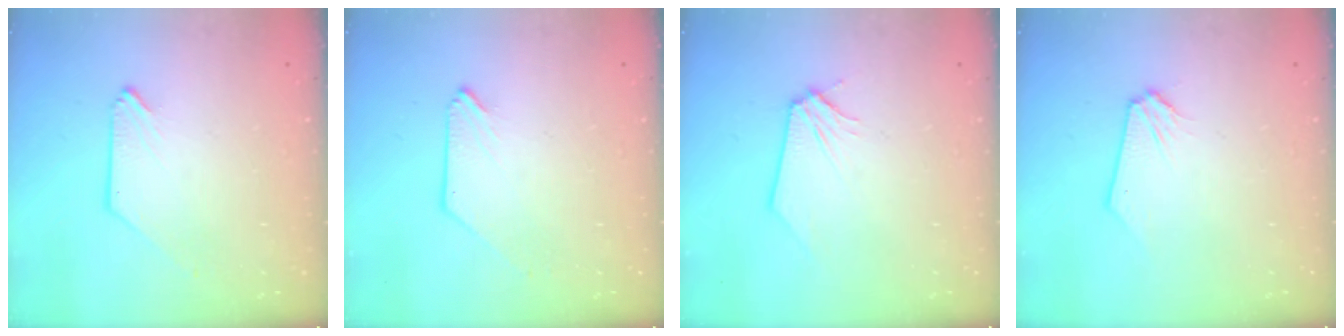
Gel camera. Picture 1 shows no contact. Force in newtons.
{"total": 0.0}
{"total": 0.0}
{"total": 0.0}